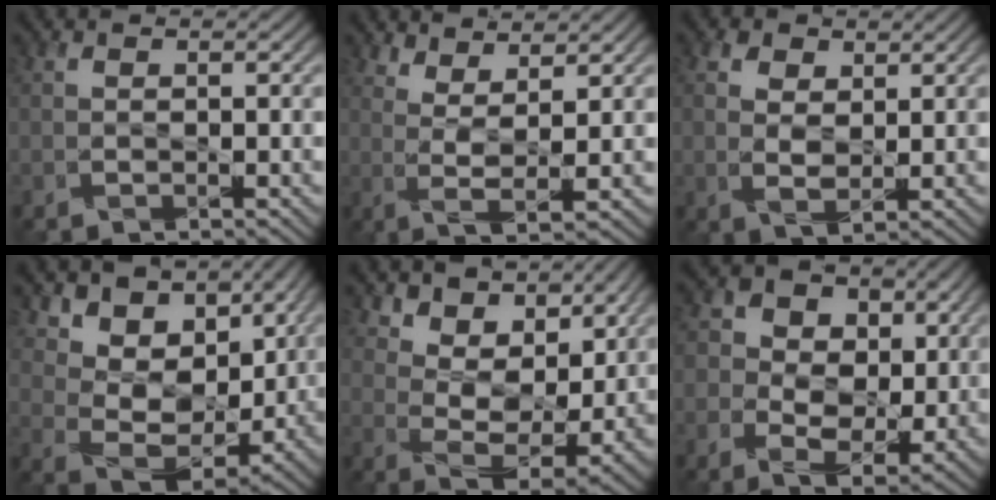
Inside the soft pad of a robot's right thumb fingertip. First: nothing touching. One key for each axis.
{"total": 4.9, "fx": 3.5, "fy": 0.3, "fz": 3.5, "tx": -0.069, "ty": -0.013, "tz": 0.073}
{"total": 3.5, "fx": 1.5, "fy": 2.0, "fz": 2.4, "tx": -0.052, "ty": -0.004, "tz": 0.025}
{"total": 8.5, "fx": 3.8, "fy": 5.8, "fz": 4.9, "tx": -0.100, "ty": -0.011, "tz": 0.058}
{"total": 8.3, "fx": 5.7, "fy": 4.0, "fz": 4.5, "tx": -0.095, "ty": -0.007, "tz": 0.090}
{"total": 7.4, "fx": 0.2, "fy": 6.0, "fz": 4.3, "tx": -0.087, "ty": -0.004, "tz": -0.006}